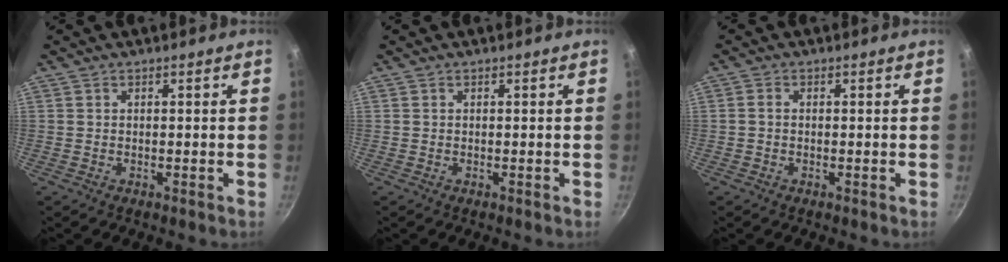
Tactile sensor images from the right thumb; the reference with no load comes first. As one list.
[{"total": 0.0}, {"total": 1.2, "force": [-0.1, 0.9, 0.7], "torque": [-0.014, 0.006, -0.004]}]